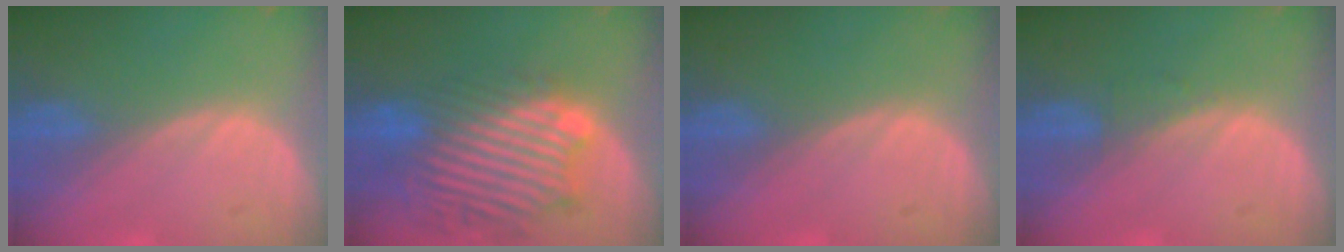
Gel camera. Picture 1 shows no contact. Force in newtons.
{"total": 12.7, "press": 11.4, "slide": 5.6}
{"total": 0.0}
{"total": 0.7, "press": 0.7, "slide": 0.1}